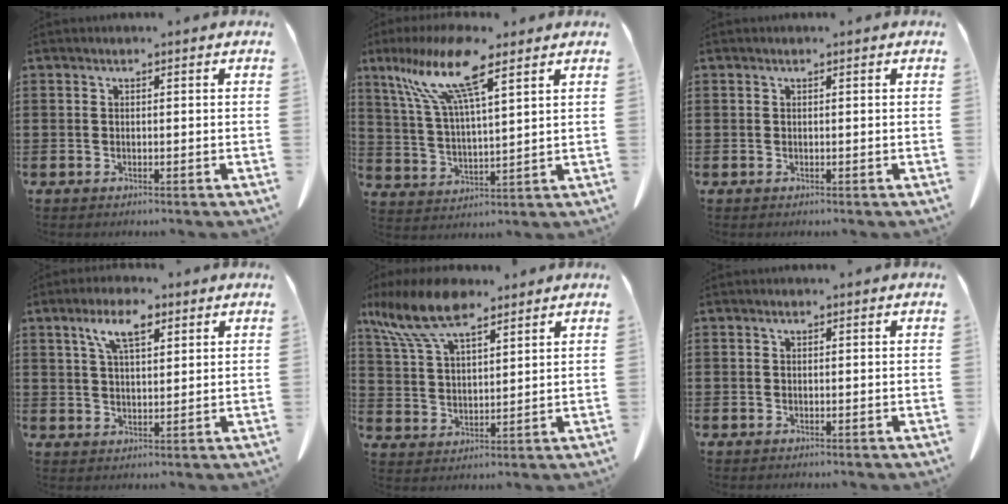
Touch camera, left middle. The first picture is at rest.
{"total": 12.5, "force": [8.2, 2.2, 9.1], "torque": [-0.211, -0.020, 0.137]}
{"total": 0.0}
{"total": 6.7, "force": [3.6, 2.4, 5.1], "torque": [-0.101, 0.008, 0.060]}
{"total": 11.2, "force": [7.7, 4.4, 6.9], "torque": [-0.165, -0.014, 0.139]}
{"total": 0.0}